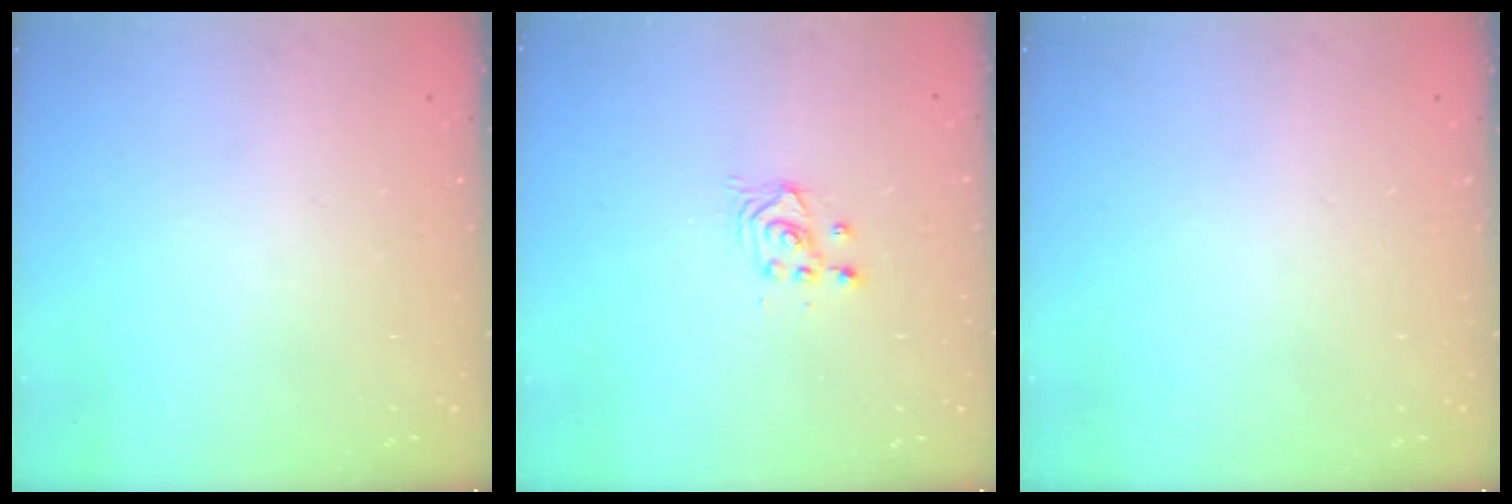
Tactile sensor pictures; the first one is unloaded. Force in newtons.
{"total": 2.4, "press": 2.4, "slide": 0.2}
{"total": 0.0}